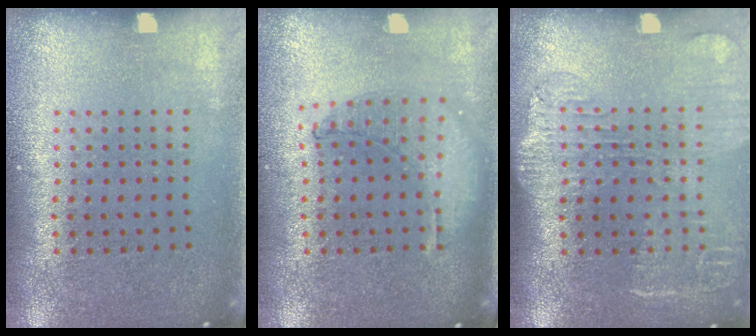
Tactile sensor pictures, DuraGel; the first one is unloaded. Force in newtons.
{"total": 1.0, "press": 0.9, "slide": 0.2}
{"total": 1.8, "press": 1.5, "slide": 0.9}